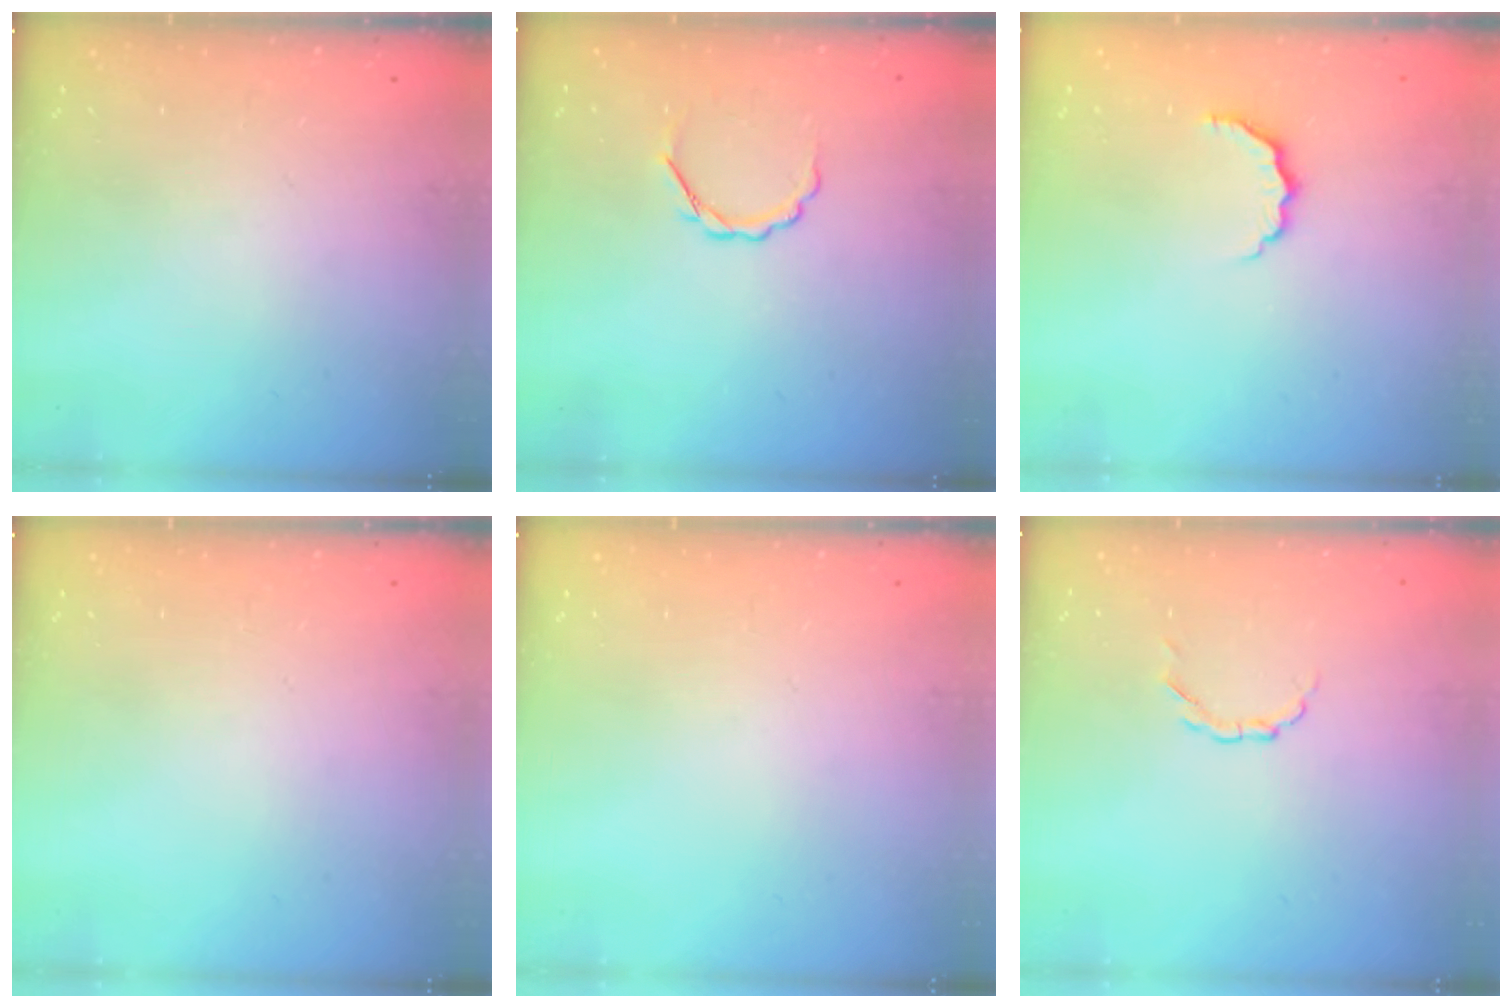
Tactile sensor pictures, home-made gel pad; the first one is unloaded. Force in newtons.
{"total": 3.4, "press": 3.2, "slide": 1.0}
{"total": 5.2, "press": 5.1, "slide": 1.0}
{"total": 0.0}
{"total": 0.0}
{"total": 1.7, "press": 1.7, "slide": 0.1}